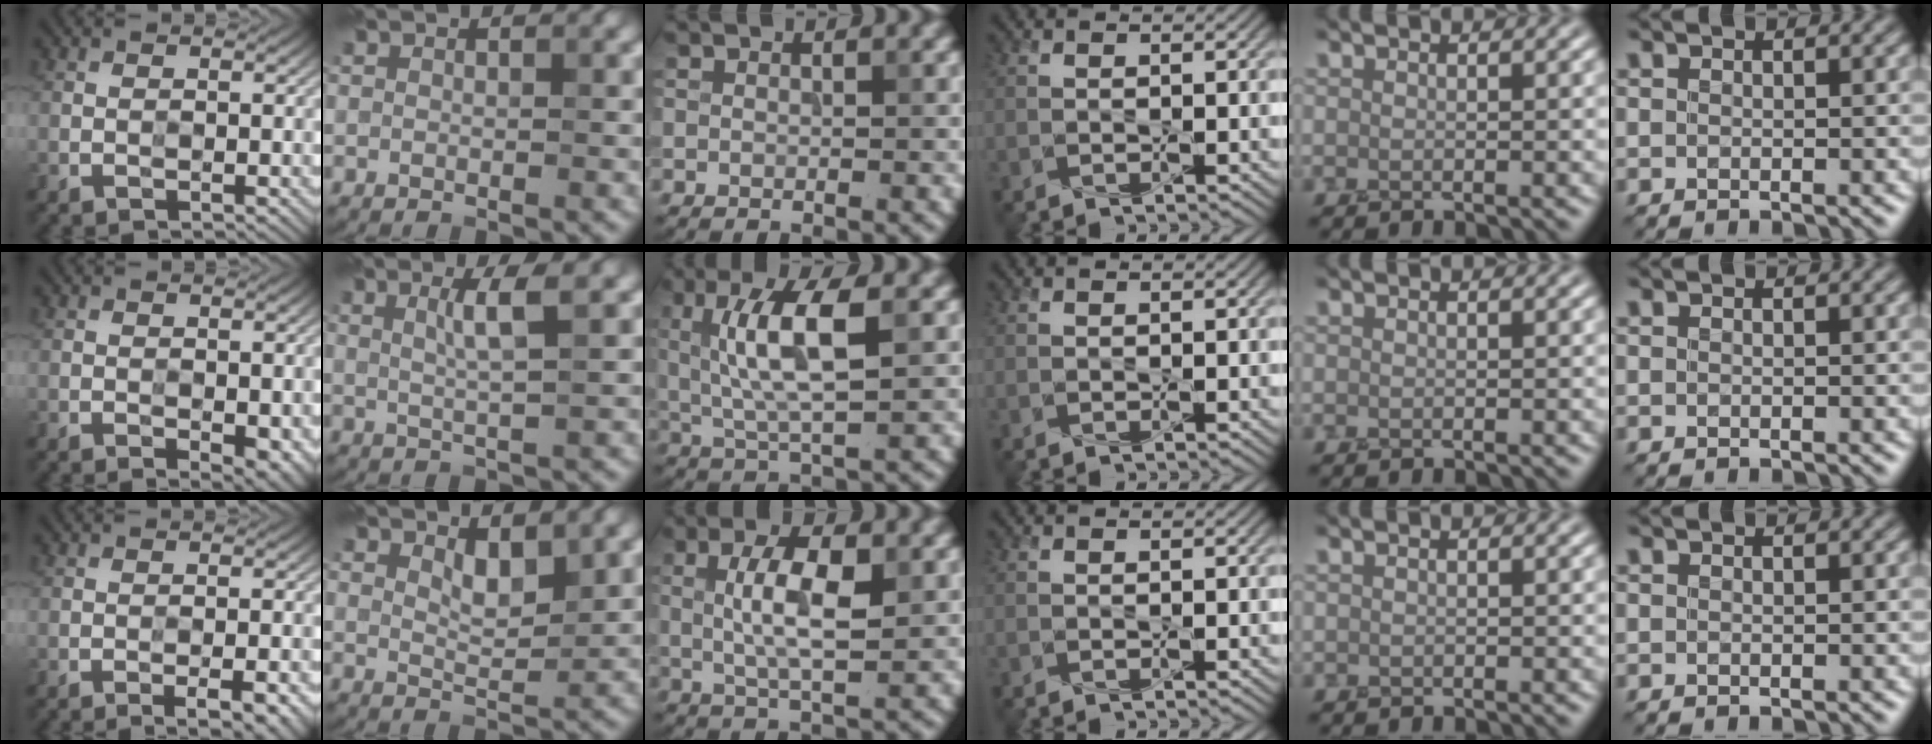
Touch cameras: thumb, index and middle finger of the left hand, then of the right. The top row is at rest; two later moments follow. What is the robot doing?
{"motion": "screw", "object": "mustard bottle"}